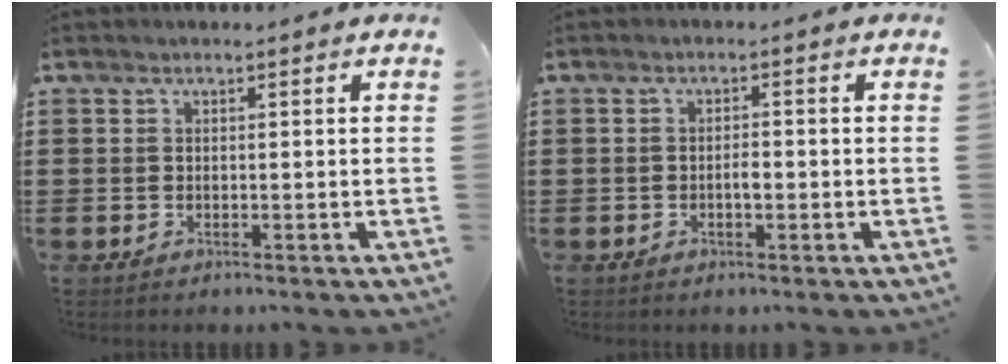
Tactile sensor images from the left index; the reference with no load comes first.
{"total": 1.9, "force": [-0.4, 0.6, 1.7], "torque": [-0.033, 0.003, -0.009]}